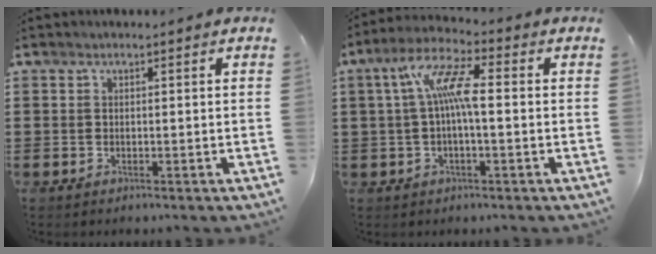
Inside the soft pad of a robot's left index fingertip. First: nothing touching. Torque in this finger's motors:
{"motor_torque": [2.14, 0.00, 0.56, 0.21]}